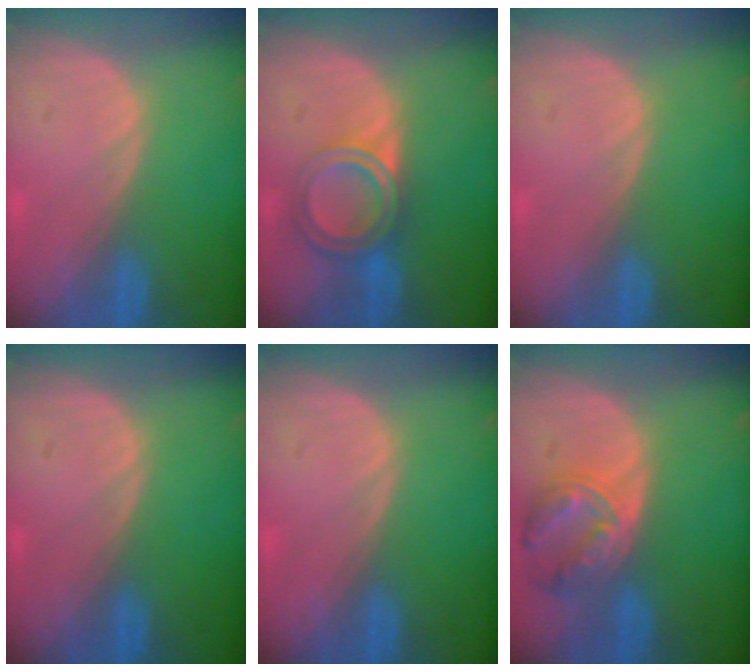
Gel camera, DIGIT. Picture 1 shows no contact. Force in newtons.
{"total": 6.4, "press": 5.4, "slide": 3.5}
{"total": 0.0}
{"total": 0.0}
{"total": 0.0}
{"total": 8.1, "press": 7.0, "slide": 4.0}